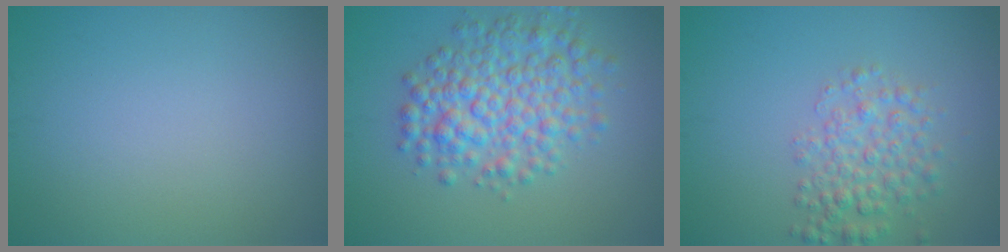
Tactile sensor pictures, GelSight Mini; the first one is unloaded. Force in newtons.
{"total": 6.0, "press": 6.0, "slide": 0.1}
{"total": 3.5, "press": 3.5, "slide": 0.1}